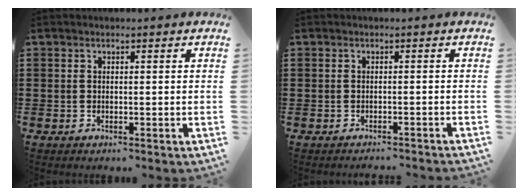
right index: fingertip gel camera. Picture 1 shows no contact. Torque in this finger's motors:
{"motor_torque": [0.03, 0.54, -0.84, -0.21]}